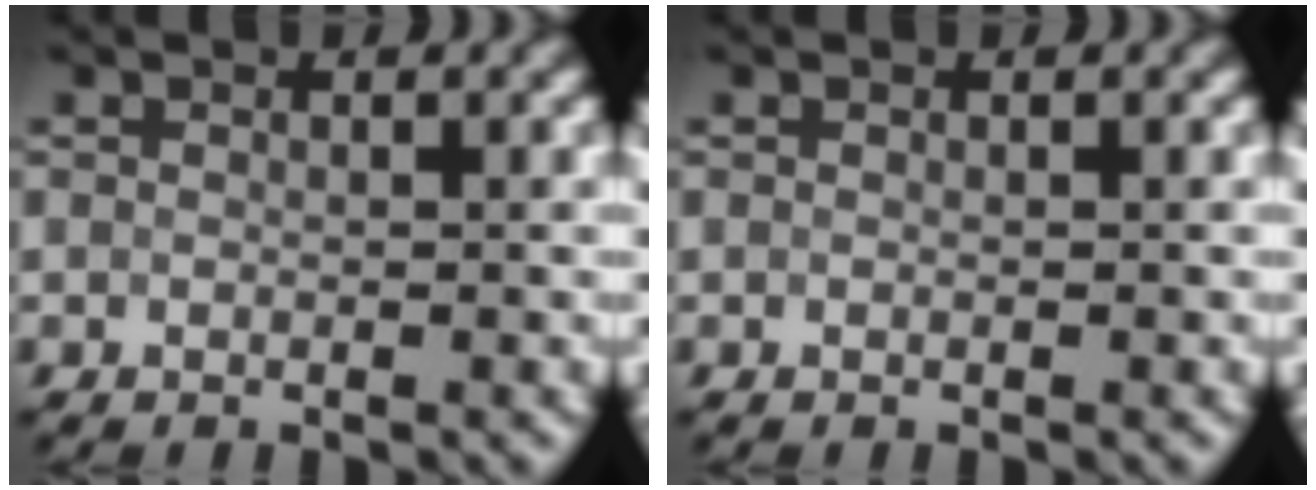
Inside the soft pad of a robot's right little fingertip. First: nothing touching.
{"total": 0.0}